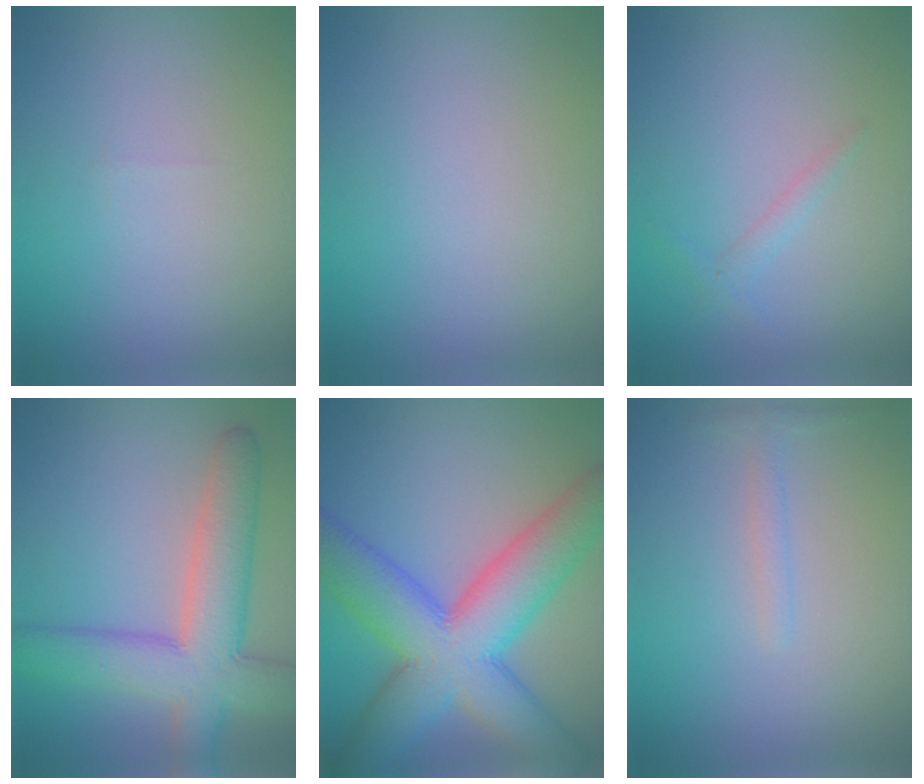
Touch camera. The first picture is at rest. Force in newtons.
{"total": 0.0}
{"total": 1.1, "press": 1.1, "slide": 0.0}
{"total": 8.5, "press": 8.5, "slide": 0.5}
{"total": 12.1, "press": 12.1, "slide": 0.5}
{"total": 1.1, "press": 1.1, "slide": 0.0}